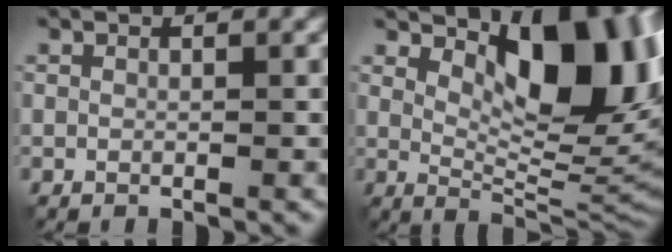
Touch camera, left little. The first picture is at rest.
{"total": 10.9, "force": [4.1, 4.7, 9.0], "torque": [-0.124, -0.003, 0.070]}